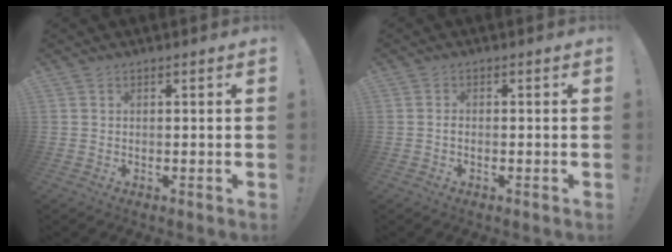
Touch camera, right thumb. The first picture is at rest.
{"total": 1.0, "force": [-0.7, 0.3, 0.7], "torque": [-0.019, 0.004, -0.012]}